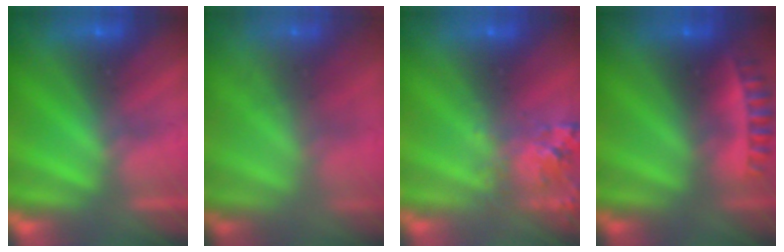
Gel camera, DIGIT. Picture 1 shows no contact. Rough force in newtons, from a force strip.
{"total": 7.0}
{"total": 2.7}
{"total": 2.7}